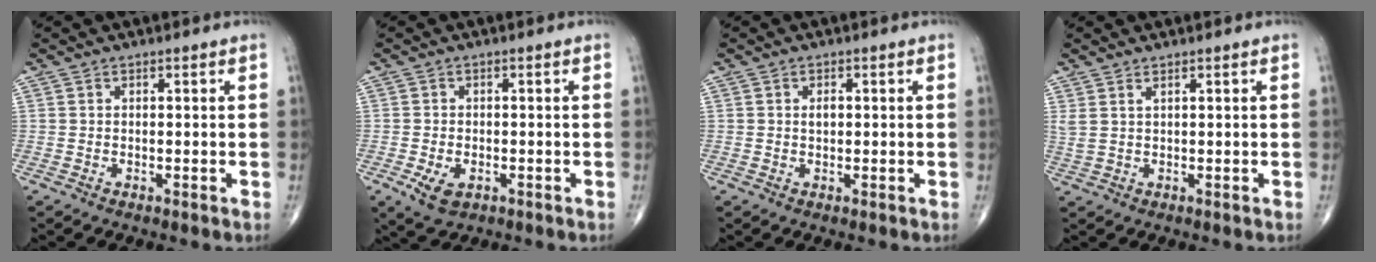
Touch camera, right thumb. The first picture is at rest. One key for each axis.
{"total": 4.6, "fx": -1.7, "fy": 2.8, "fz": 3.2, "tx": -0.056, "ty": -0.002, "tz": -0.023}
{"total": 1.5, "fx": 0.2, "fy": 0.9, "fz": 1.2, "tx": -0.017, "ty": 0.001, "tz": 0.002}
{"total": 2.4, "fx": 1.3, "fy": 0.7, "fz": 1.9, "tx": -0.053, "ty": 0.002, "tz": 0.035}